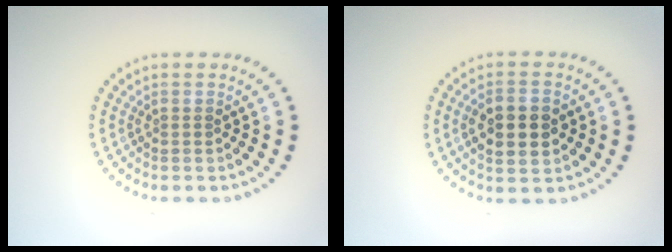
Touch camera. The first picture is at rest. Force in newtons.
{"total": 3.7, "press": 3.7, "slide": 0.3}